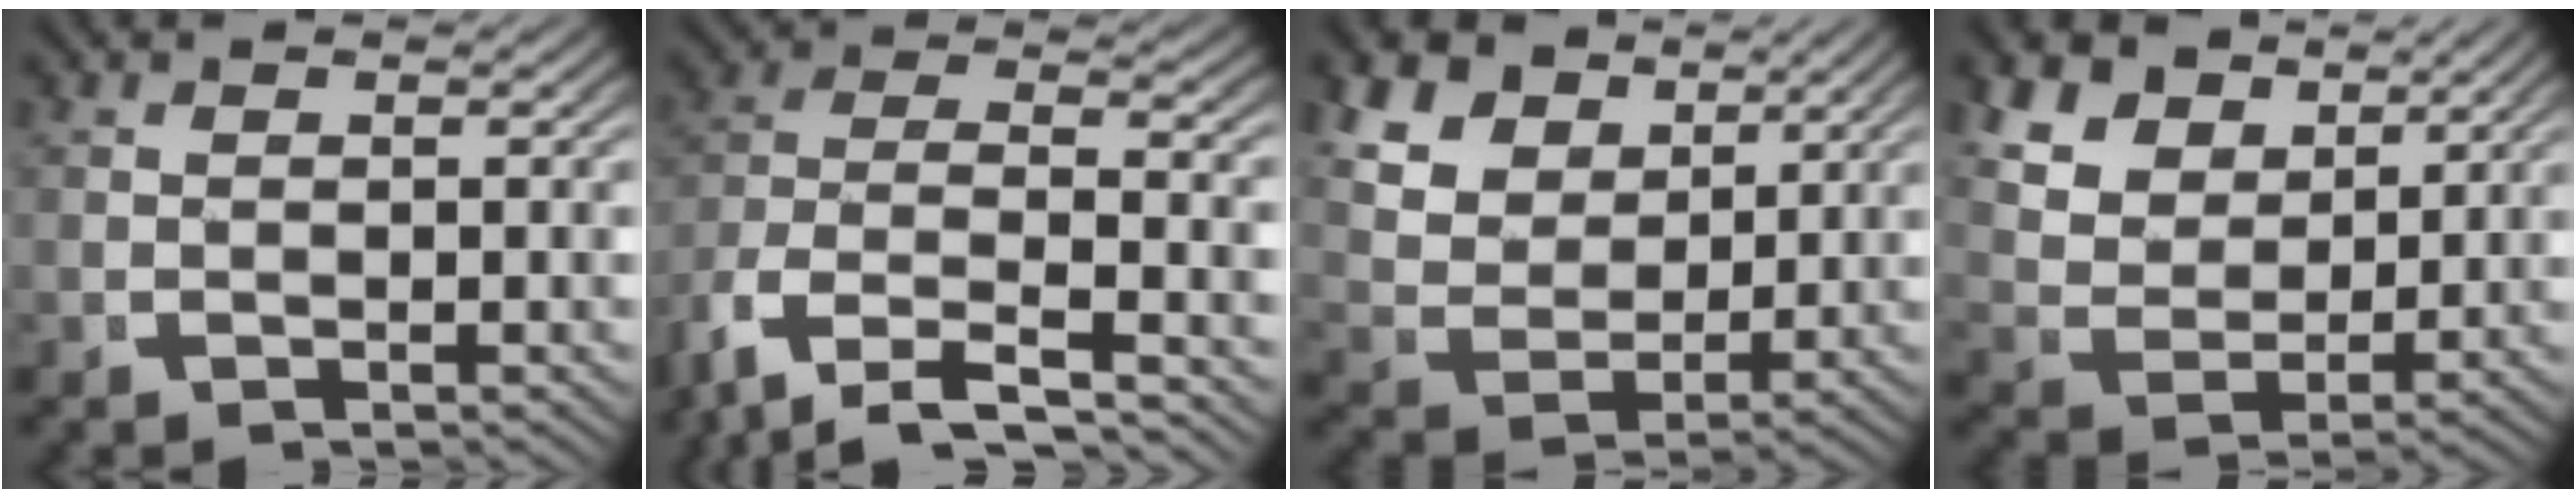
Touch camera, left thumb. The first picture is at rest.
{"total": 10.9, "force": [-1.7, 8.0, 7.1], "torque": [-0.185, -0.043, -0.014]}
{"total": 10.8, "force": [3.6, 8.2, 6.1], "torque": [-0.144, -0.014, 0.059]}
{"total": 10.0, "force": [3.6, 7.3, 5.7], "torque": [-0.132, -0.011, 0.061]}